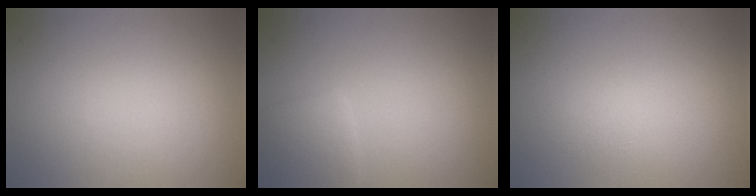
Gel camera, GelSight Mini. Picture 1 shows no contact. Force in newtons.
{"total": 1.9, "press": 1.9, "slide": 0.1}
{"total": 0.9, "press": 0.9, "slide": 0.0}